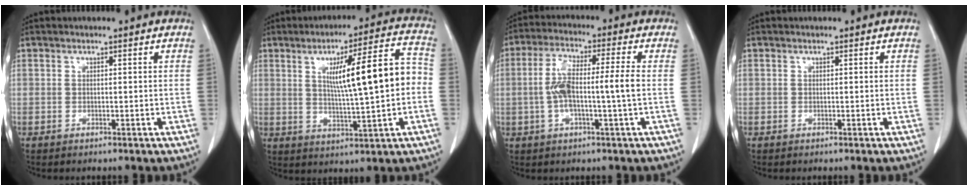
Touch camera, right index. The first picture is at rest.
{"total": 13.2, "force": [0.9, 1.5, 13.1], "torque": [-0.191, 0.027, 0.017]}
{"total": 9.0, "force": [-0.7, 0.7, 8.9], "torque": [-0.179, 0.016, -0.017]}
{"total": 0.0}